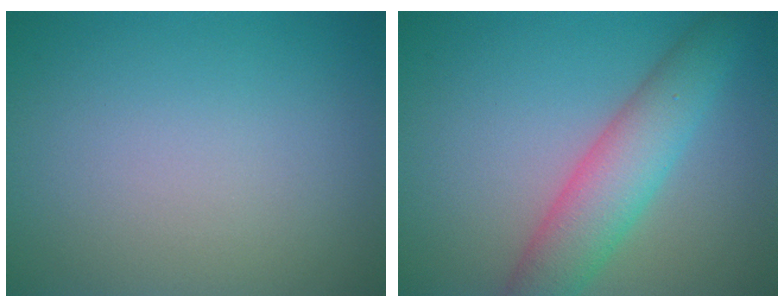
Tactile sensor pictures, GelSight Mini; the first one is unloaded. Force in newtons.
{"total": 5.6, "press": 5.6, "slide": 0.2}